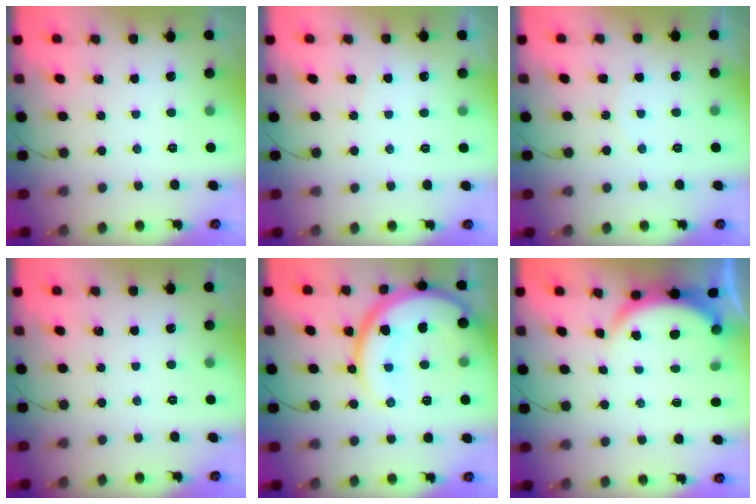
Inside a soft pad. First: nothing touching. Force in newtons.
{"total": 4.2, "press": 4.2, "slide": 0.3}
{"total": 2.8, "press": 2.8, "slide": 0.6}
{"total": 0.0}
{"total": 18.7, "press": 18.6, "slide": 1.4}
{"total": 5.1, "press": 5.1, "slide": 0.6}